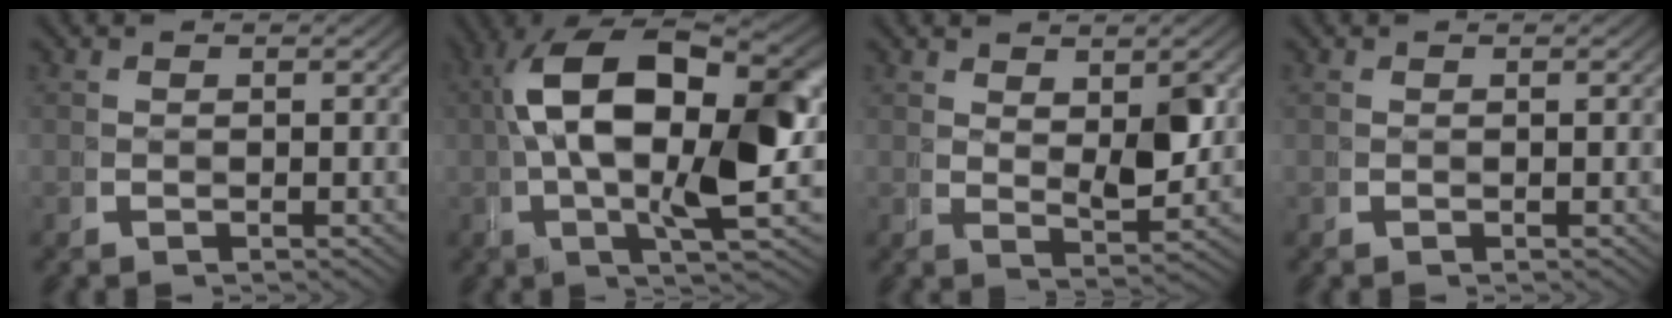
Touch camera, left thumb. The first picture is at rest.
{"total": 13.6, "force": [1.4, 6.5, 11.9], "torque": [-0.210, -0.016, 0.020]}
{"total": 2.5, "force": [1.6, 0.6, 1.9], "torque": [-0.026, -0.001, 0.032]}
{"total": 0.0}